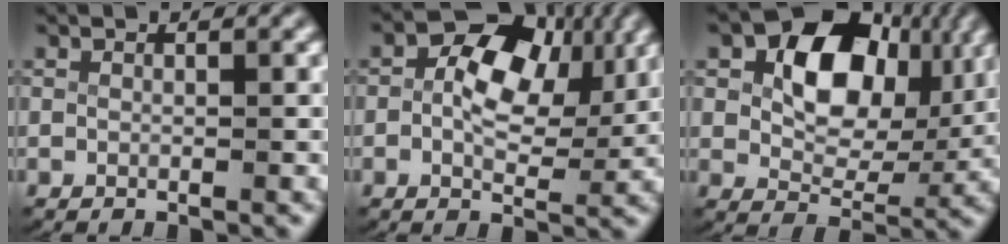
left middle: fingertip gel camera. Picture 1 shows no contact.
{"total": 6.9, "force": [1.1, 4.6, 5.1], "torque": [-0.078, -0.001, 0.010]}
{"total": 10.0, "force": [3.2, 6.5, 6.9], "torque": [-0.108, 0.007, 0.045]}